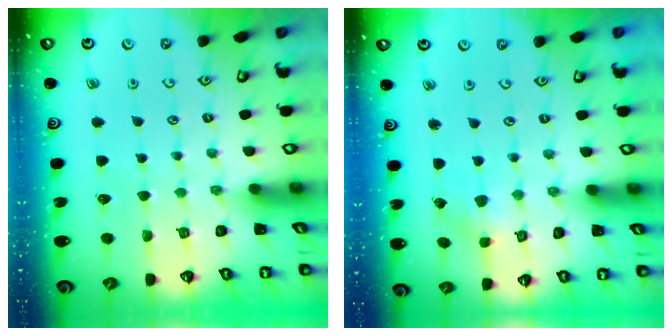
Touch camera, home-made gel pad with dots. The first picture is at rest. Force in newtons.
{"total": 2.4, "press": 2.4, "slide": 0.3}